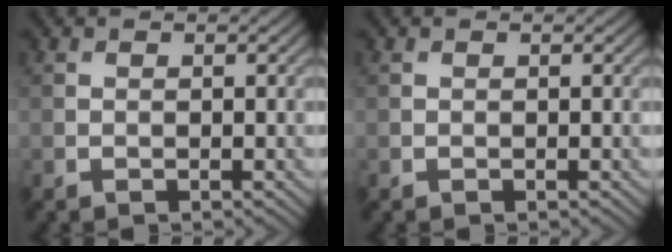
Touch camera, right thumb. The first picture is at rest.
{"total": 0.0}